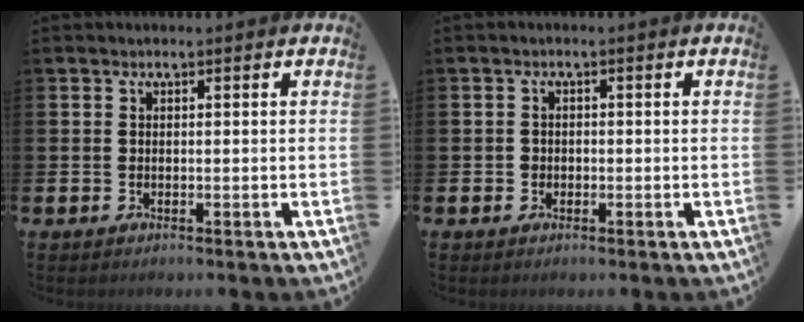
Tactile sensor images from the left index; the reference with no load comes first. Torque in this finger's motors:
{"motor_torque": [-0.06, 0.00, -0.03, -0.01]}